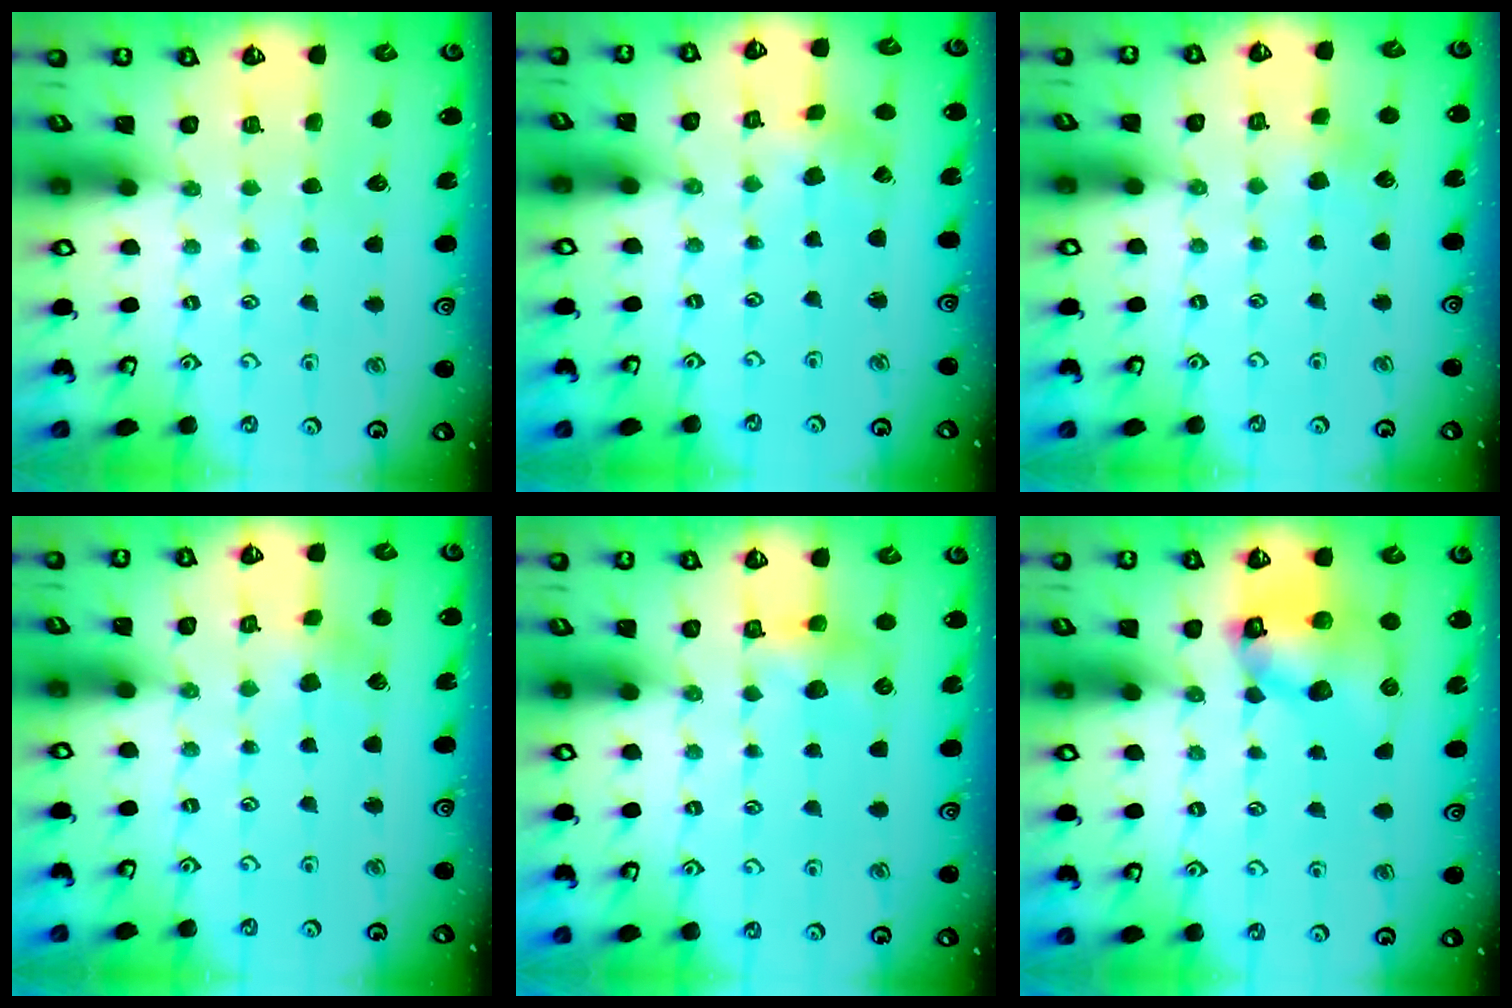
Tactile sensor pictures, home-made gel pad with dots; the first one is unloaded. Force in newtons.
{"total": 1.2, "press": 1.2, "slide": 0.2}
{"total": 3.0, "press": 2.9, "slide": 0.7}
{"total": 3.1, "press": 3.0, "slide": 0.3}
{"total": 5.4, "press": 5.4, "slide": 0.6}
{"total": 11.3, "press": 11.2, "slide": 1.6}